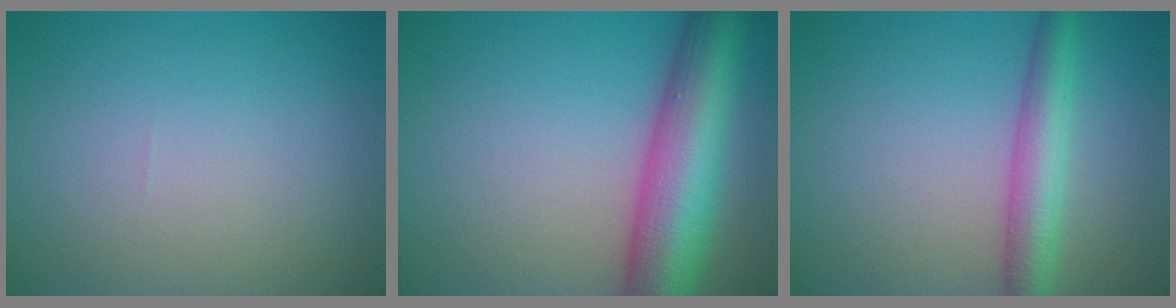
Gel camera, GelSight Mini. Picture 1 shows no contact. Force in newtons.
{"total": 10.8, "press": 10.8, "slide": 0.1}
{"total": 4.3, "press": 4.3, "slide": 0.3}